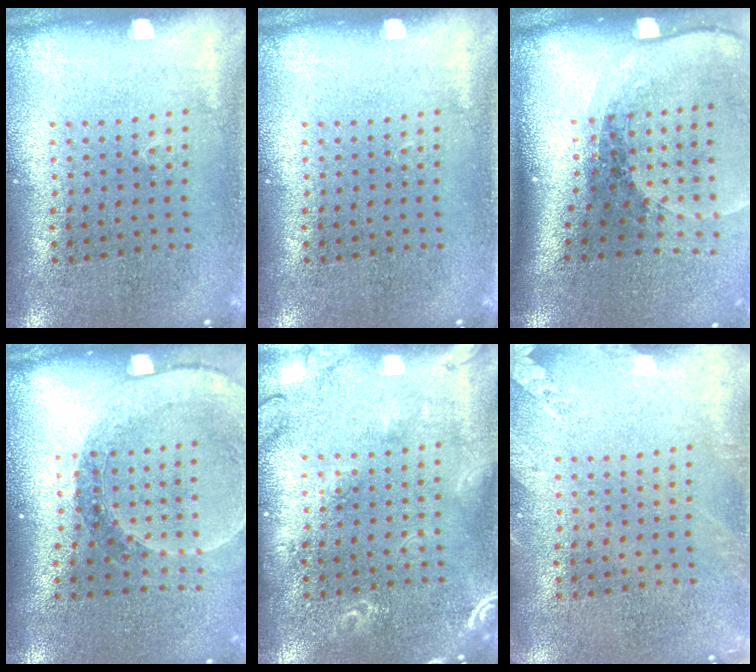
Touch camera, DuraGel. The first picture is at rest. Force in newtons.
{"total": 0.0}
{"total": 2.1, "press": 1.6, "slide": 1.3}
{"total": 1.6, "press": 1.6, "slide": 0.1}
{"total": 2.8, "press": 2.7, "slide": 0.4}
{"total": 1.9, "press": 1.8, "slide": 0.2}